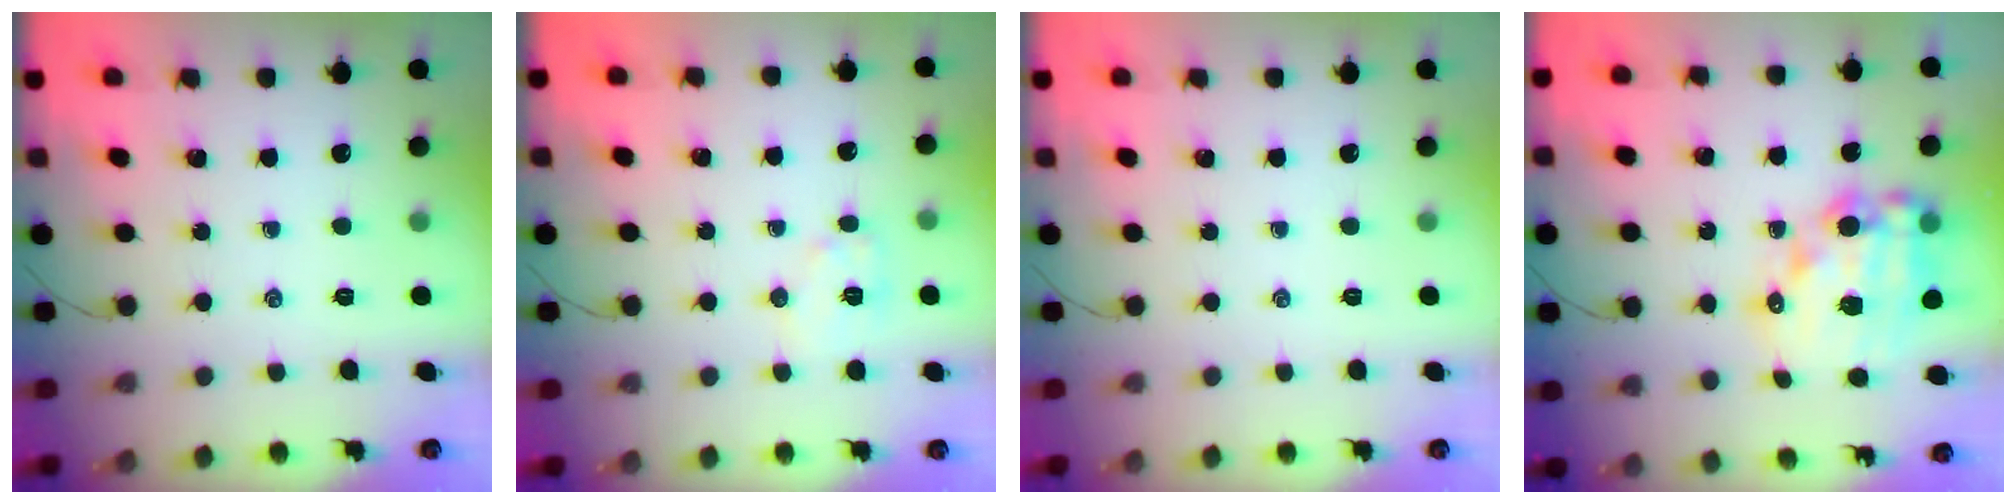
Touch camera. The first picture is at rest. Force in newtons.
{"total": 6.8, "press": 6.8, "slide": 0.6}
{"total": 0.0}
{"total": 17.0, "press": 16.6, "slide": 3.7}